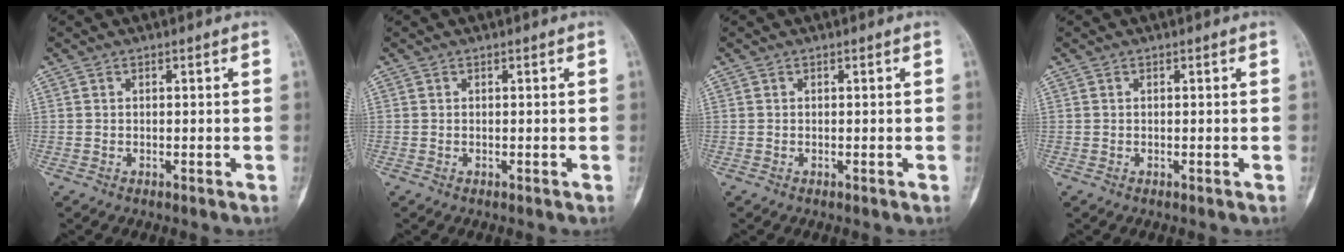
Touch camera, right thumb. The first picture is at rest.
{"total": 0.0}
{"total": 0.0}
{"total": 0.0}